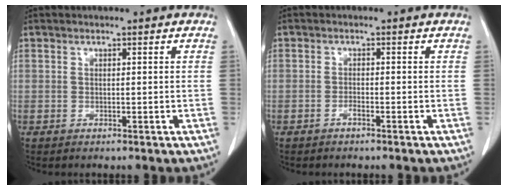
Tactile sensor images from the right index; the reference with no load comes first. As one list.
[{"total": 0.9, "force": [-0.7, 0.1, 0.6], "torque": [-0.012, 0.002, -0.014]}]